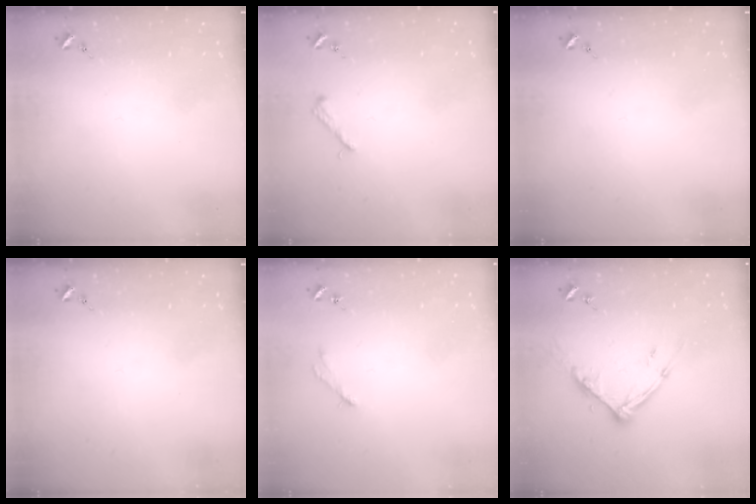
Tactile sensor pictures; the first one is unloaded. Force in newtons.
{"total": 3.6, "press": 3.6, "slide": 0.4}
{"total": 0.0}
{"total": 0.0}
{"total": 2.5, "press": 2.5, "slide": 0.3}
{"total": 10.3, "press": 10.2, "slide": 0.9}